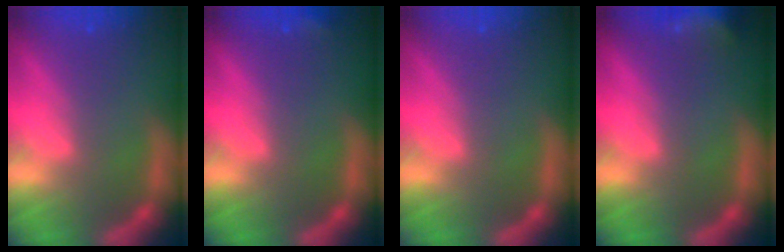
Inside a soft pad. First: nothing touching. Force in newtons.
{"total": 0.9}
{"total": 0.0}
{"total": 5.5}